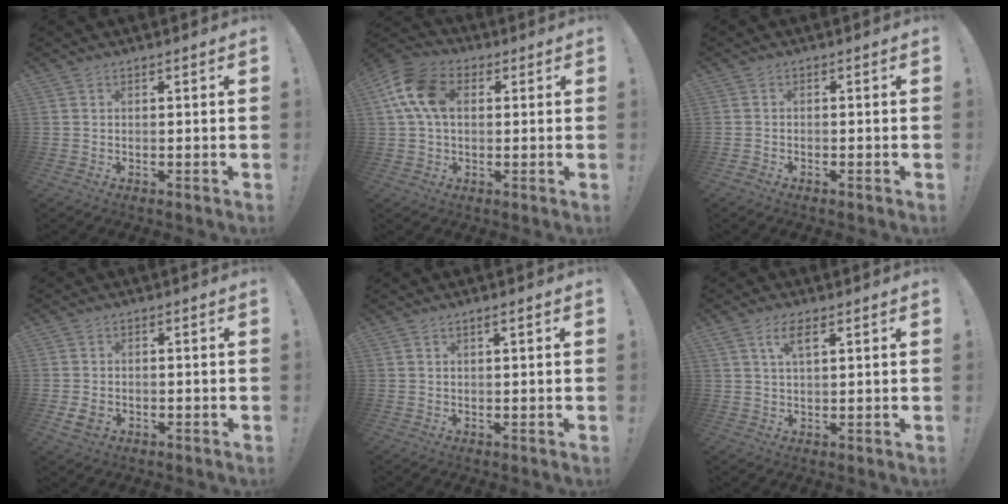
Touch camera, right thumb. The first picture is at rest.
{"total": 13.2, "force": [2.8, 9.0, 9.2], "torque": [-0.177, 0.010, 0.057]}
{"total": 1.1, "force": [-0.9, 0.5, 0.3], "torque": [-0.004, 0.004, -0.017]}
{"total": 4.4, "force": [-1.4, 3.1, 2.7], "torque": [-0.045, 0.006, -0.024]}
{"total": 1.5, "force": [0.6, -0.1, 1.3], "torque": [-0.024, 0.000, 0.008]}
{"total": 4.9, "force": [2.3, 1.7, 4.0], "torque": [-0.075, 0.000, 0.039]}